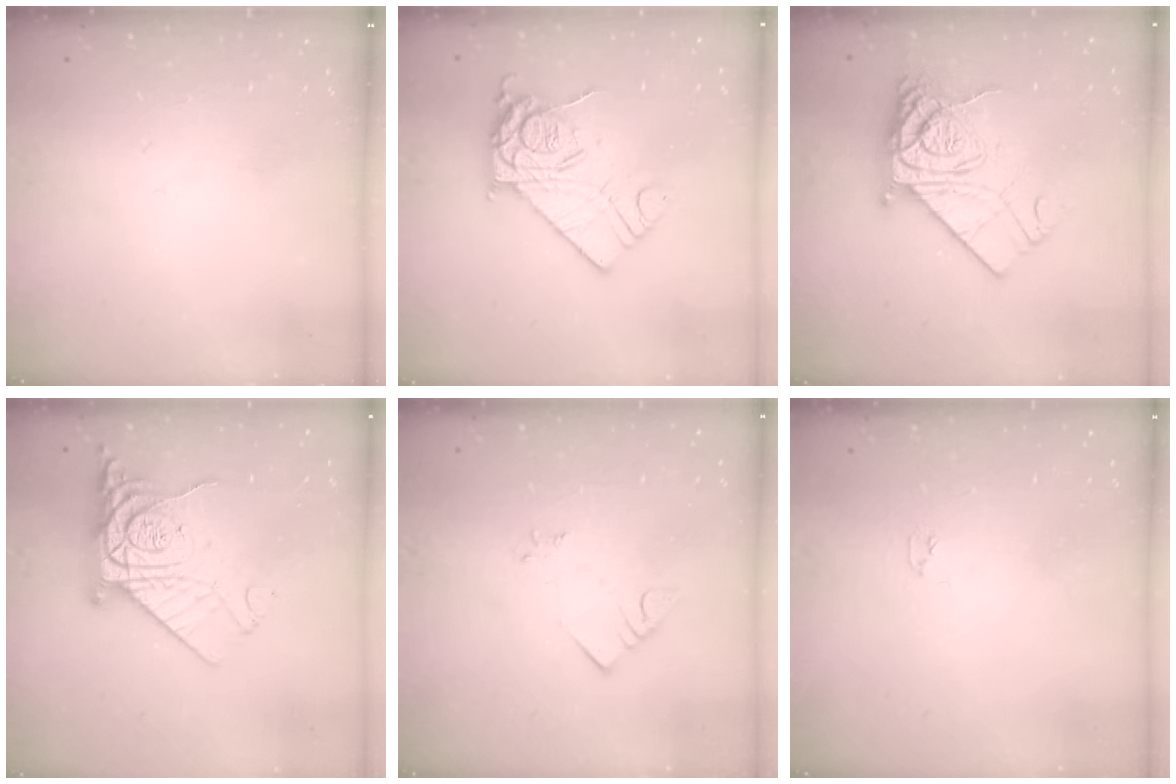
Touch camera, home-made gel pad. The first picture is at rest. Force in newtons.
{"total": 11.5, "press": 11.5, "slide": 1.2}
{"total": 12.9, "press": 12.8, "slide": 1.1}
{"total": 14.8, "press": 14.7, "slide": 1.6}
{"total": 2.3, "press": 2.3, "slide": 0.3}
{"total": 2.9, "press": 2.9, "slide": 0.4}